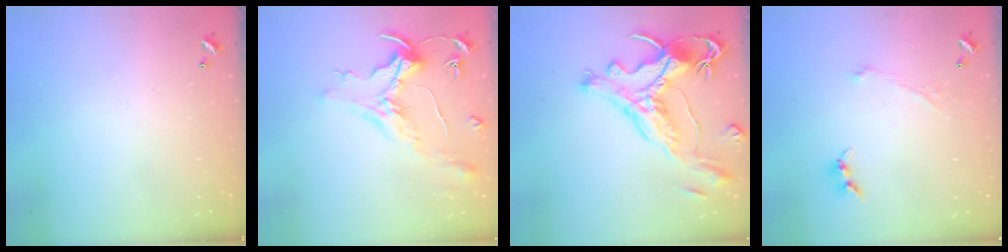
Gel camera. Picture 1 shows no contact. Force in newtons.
{"total": 1.6, "press": 1.4, "slide": 0.7}
{"total": 2.1, "press": 1.6, "slide": 1.3}
{"total": 1.1, "press": 1.0, "slide": 0.6}